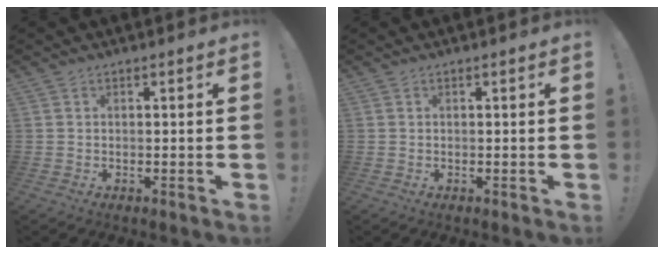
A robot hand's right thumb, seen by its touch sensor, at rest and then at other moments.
{"total": 0.0}